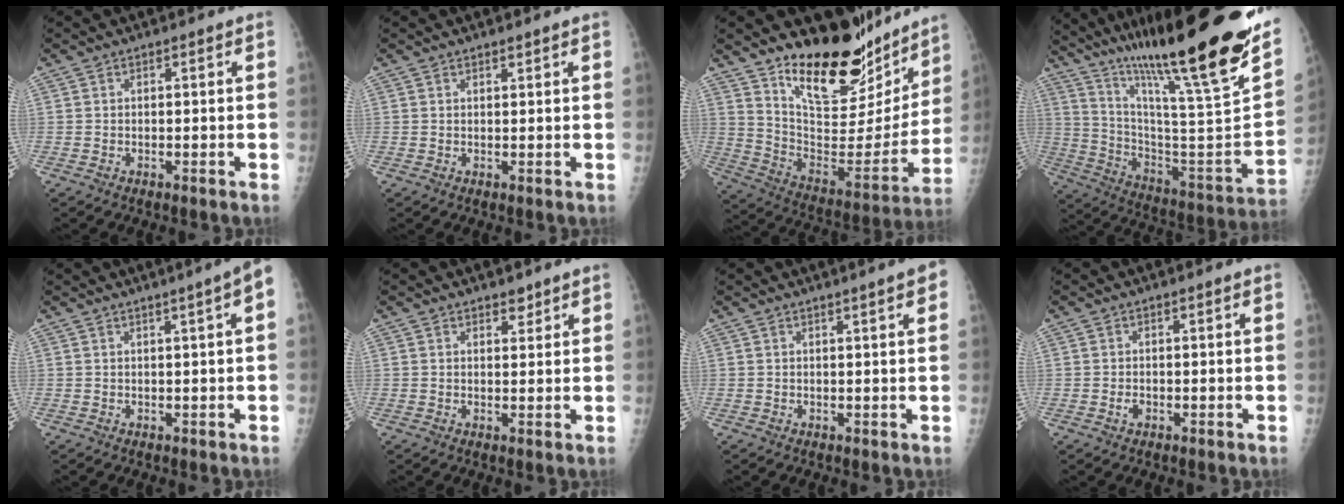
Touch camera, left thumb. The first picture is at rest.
{"total": 0.8, "force": [0.7, 0.2, 0.3], "torque": [-0.005, -0.006, 0.013]}
{"total": 23.5, "force": [18.4, 9.3, 11.3], "torque": [-0.126, -0.122, 0.294]}
{"total": 36.6, "force": [25.3, 4.9, 26.0], "torque": [-0.383, -0.089, 0.400]}
{"total": 4.2, "force": [1.6, -0.1, 3.8], "torque": [-0.048, 0.004, 0.019]}
{"total": 2.2, "force": [1.8, 1.1, 0.8], "torque": [0.003, -0.012, 0.024]}
{"total": 4.3, "force": [2.6, 0.2, 3.4], "torque": [-0.036, 0.002, 0.030]}
{"total": 0.6, "force": [0.0, 0.4, 0.4], "torque": [-0.007, -0.001, 0.000]}